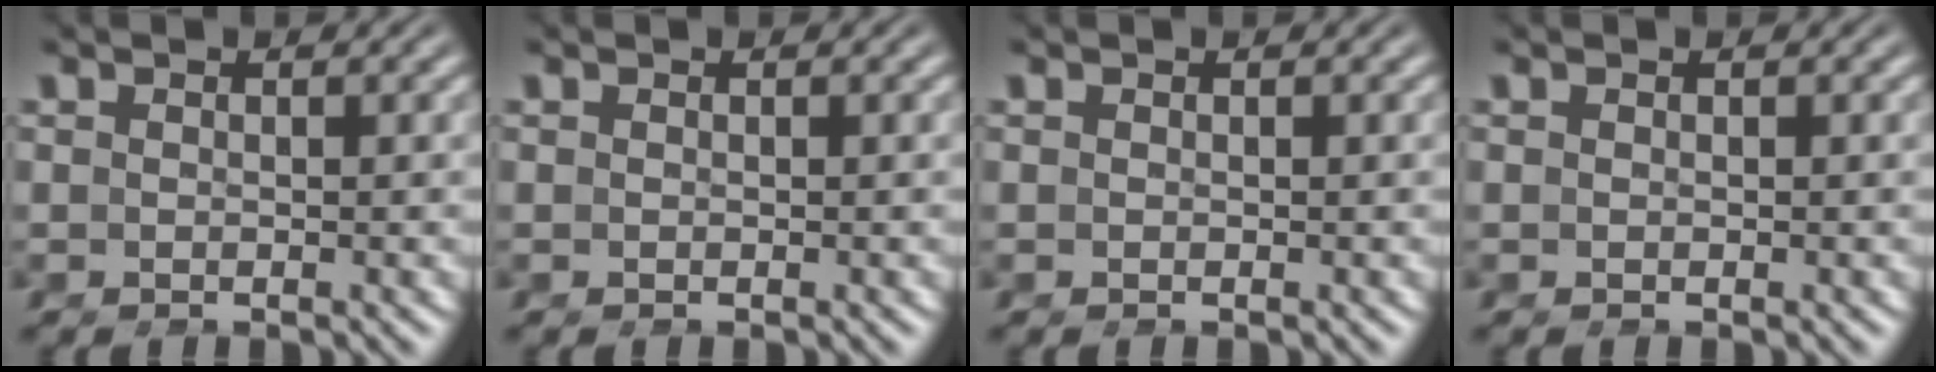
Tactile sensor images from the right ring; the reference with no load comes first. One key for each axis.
{"total": 0.0}
{"total": 0.0}
{"total": 0.0}